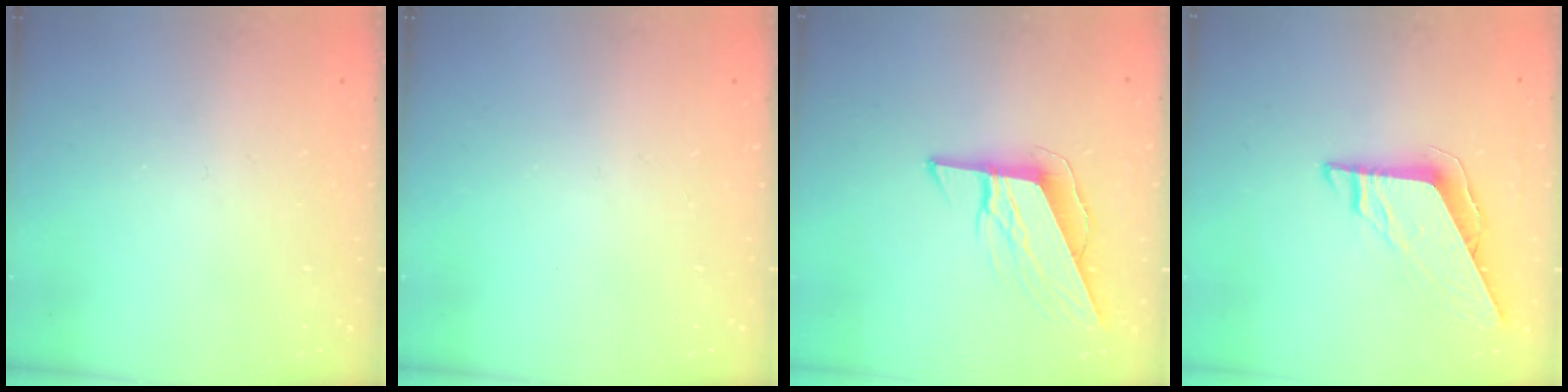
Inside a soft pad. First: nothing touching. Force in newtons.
{"total": 0.0}
{"total": 9.3, "press": 9.3, "slide": 0.6}
{"total": 9.5, "press": 9.4, "slide": 0.9}